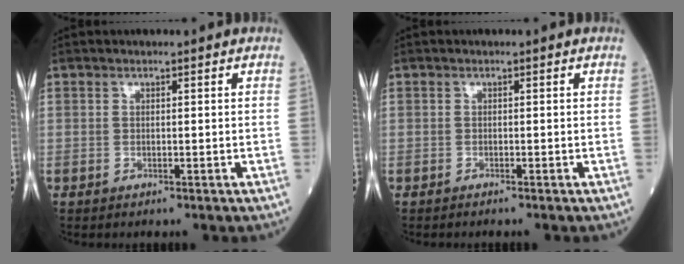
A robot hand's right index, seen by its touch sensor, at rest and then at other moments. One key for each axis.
{"total": 0.9, "fx": -0.8, "fy": -0.2, "fz": 0.4, "tx": -0.006, "ty": 0.000, "tz": -0.013}